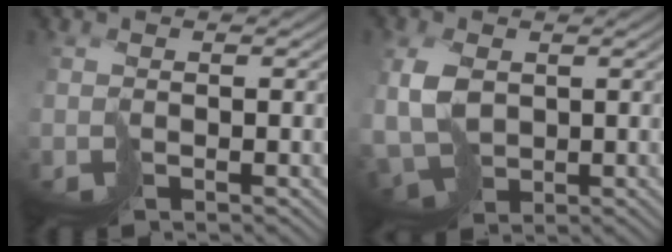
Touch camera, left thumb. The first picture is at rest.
{"total": 6.5, "force": [0.4, 4.4, 4.7], "torque": [-0.130, -0.004, 0.005]}